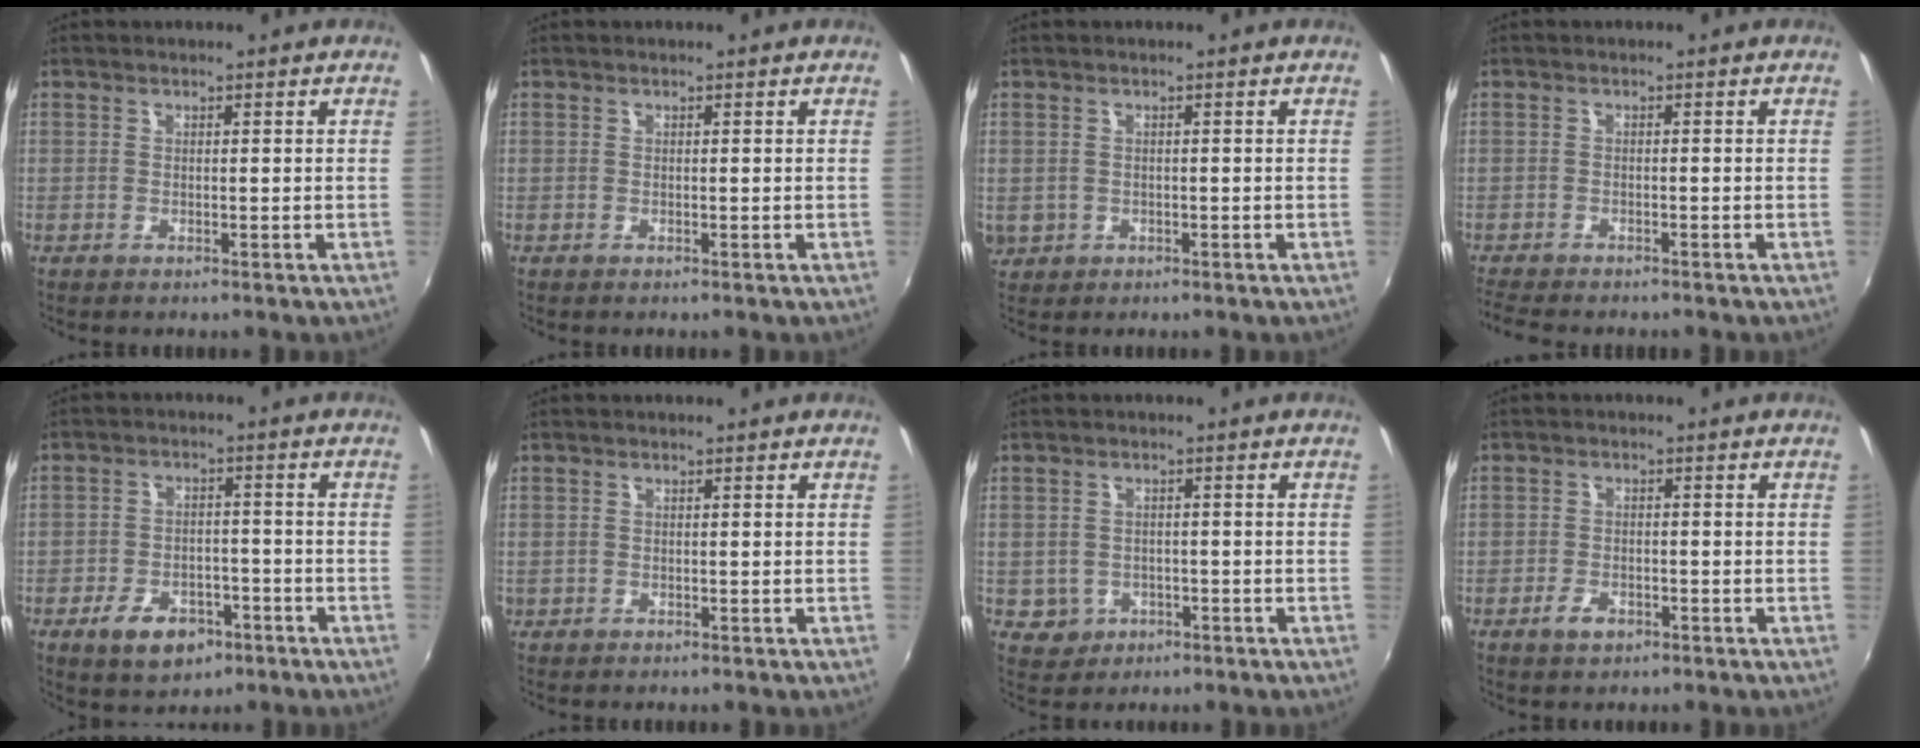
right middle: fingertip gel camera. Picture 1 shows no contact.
{"total": 0.0}
{"total": 3.6, "force": [-0.3, 3.3, 1.4], "torque": [-0.032, -0.002, 0.002]}
{"total": 5.5, "force": [-5.1, 0.7, 2.1], "torque": [-0.057, -0.023, -0.087]}
{"total": 8.6, "force": [-4.9, 5.1, 4.9], "torque": [-0.115, 0.004, -0.069]}
{"total": 0.8, "force": [-0.3, 0.7, 0.1], "torque": [-0.002, -0.003, -0.004]}
{"total": 4.5, "force": [-1.3, 4.1, 1.2], "torque": [-0.037, 0.004, -0.008]}
{"total": 3.0, "force": [-1.8, 1.6, 1.7], "torque": [-0.039, -0.002, -0.033]}